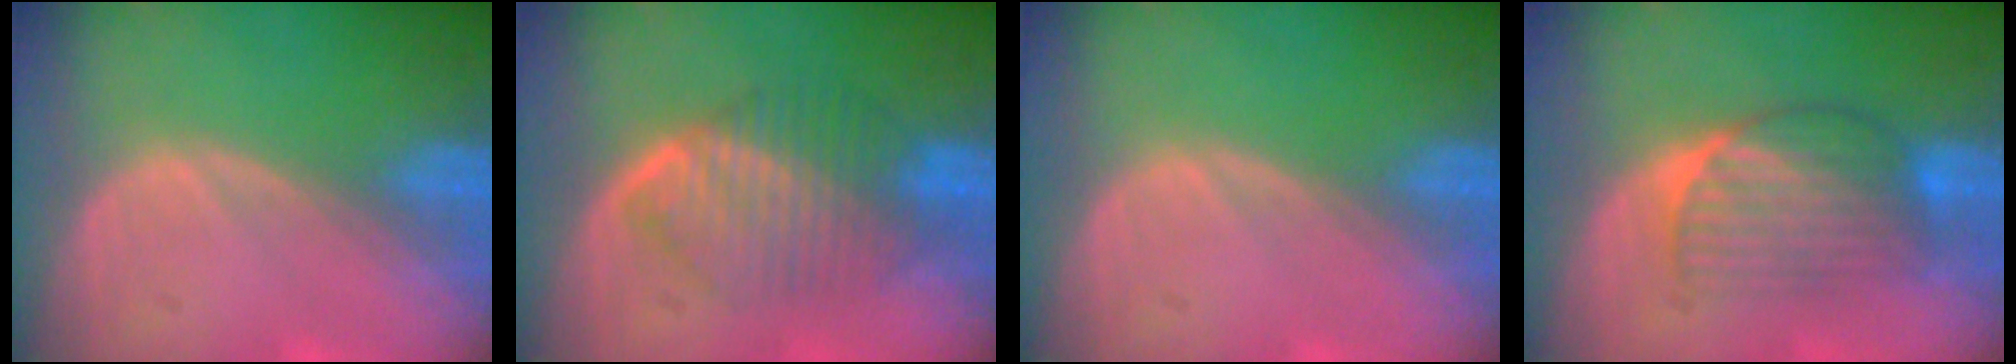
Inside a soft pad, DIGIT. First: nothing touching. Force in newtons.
{"total": 6.8, "press": 6.8, "slide": 0.2}
{"total": 0.0}
{"total": 6.8, "press": 6.6, "slide": 1.4}